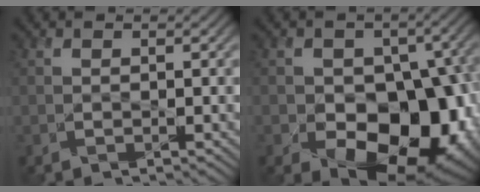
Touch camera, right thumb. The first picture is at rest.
{"total": 15.0, "force": [-4.3, 10.0, 10.3], "torque": [-0.120, -0.028, -0.060]}